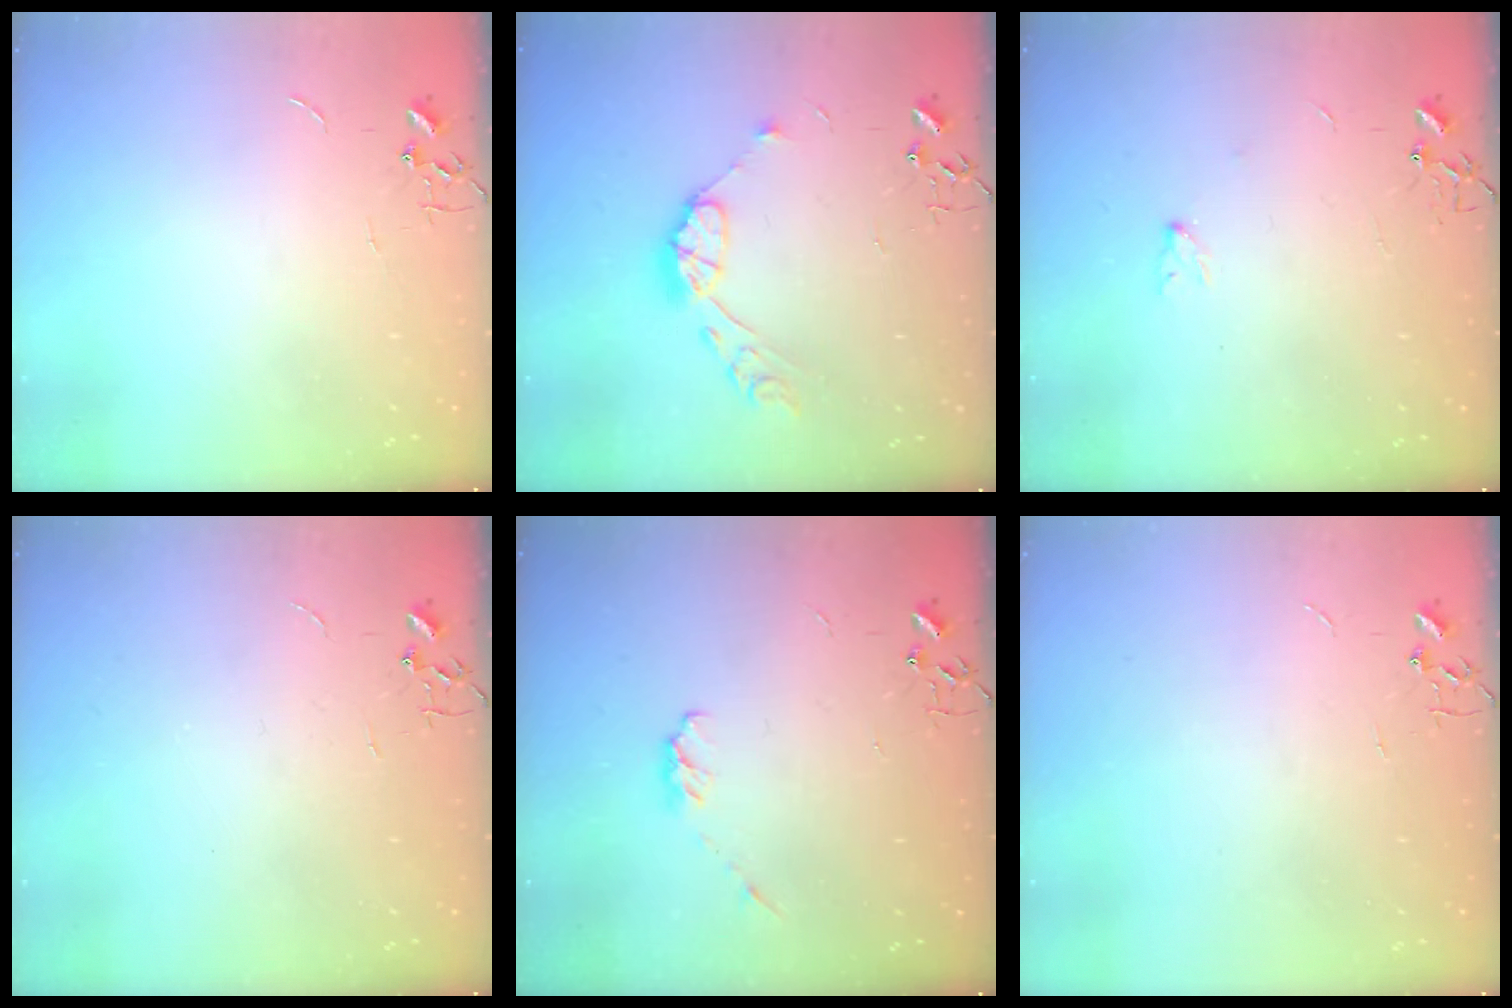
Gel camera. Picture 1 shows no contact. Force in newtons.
{"total": 10.2, "press": 10.2, "slide": 0.8}
{"total": 5.5, "press": 4.4, "slide": 3.2}
{"total": 0.0}
{"total": 4.1, "press": 4.0, "slide": 0.6}
{"total": 0.0}